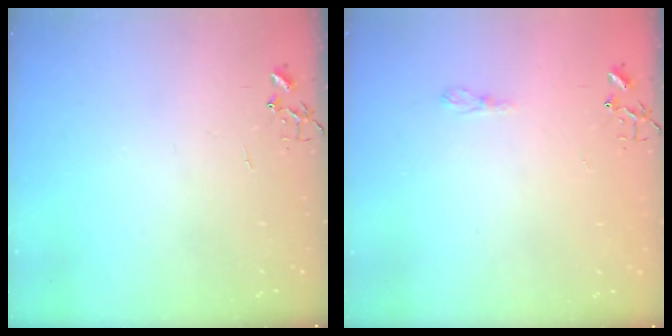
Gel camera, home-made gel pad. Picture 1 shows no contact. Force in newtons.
{"total": 3.8, "press": 3.7, "slide": 0.6}